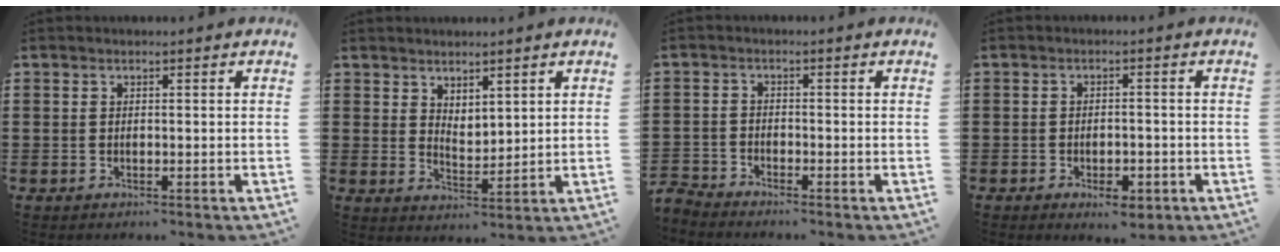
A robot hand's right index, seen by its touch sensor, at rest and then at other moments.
{"total": 2.8, "force": [2.7, 0.8, 0.1], "torque": [-0.010, -0.003, 0.052]}
{"total": 2.4, "force": [-2.4, 0.2, -0.1], "torque": [-0.011, -0.002, -0.056]}
{"total": 3.2, "force": [-2.0, 1.4, 2.1], "torque": [-0.036, 0.002, -0.037]}